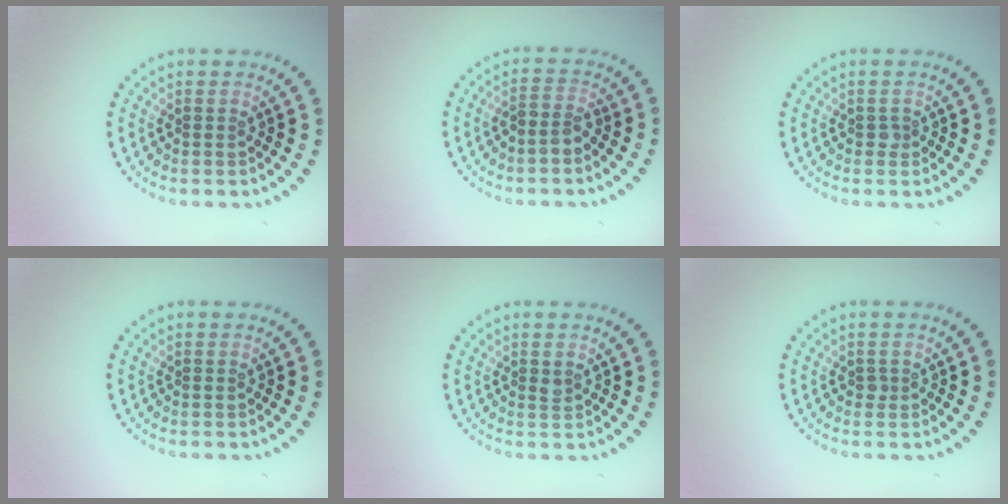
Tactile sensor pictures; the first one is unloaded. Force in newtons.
{"total": 1.6, "press": 1.3, "slide": 1.0}
{"total": 0.6, "press": 0.5, "slide": 0.2}
{"total": 0.0}
{"total": 0.6, "press": 0.5, "slide": 0.3}
{"total": 0.6, "press": 0.4, "slide": 0.4}